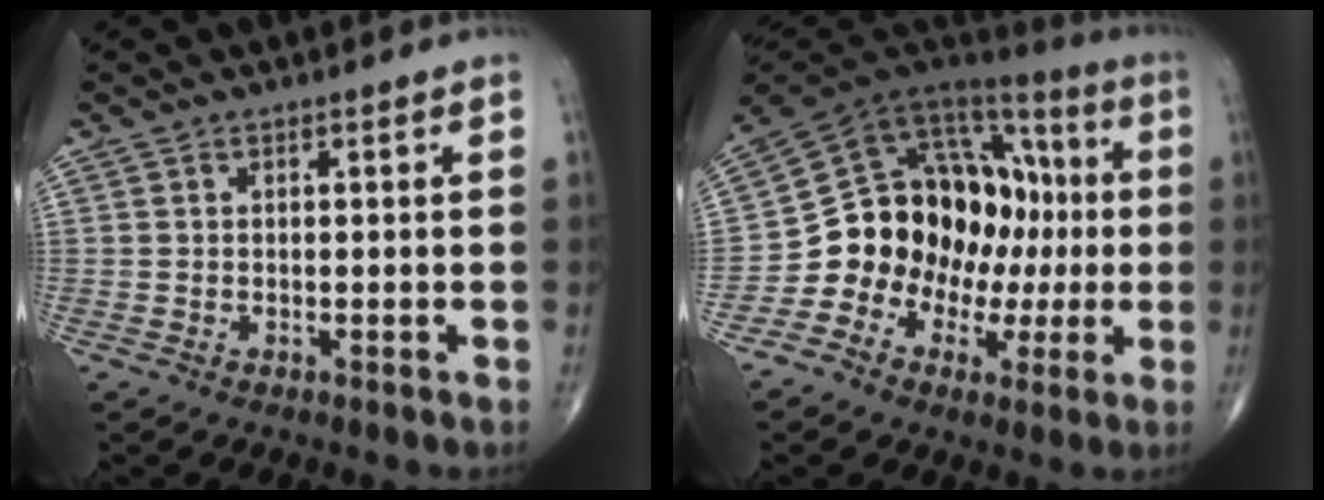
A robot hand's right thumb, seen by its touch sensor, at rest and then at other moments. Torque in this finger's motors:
{"motor_torque": [1.99, 2.35, 0.89, -0.90, 0.12]}